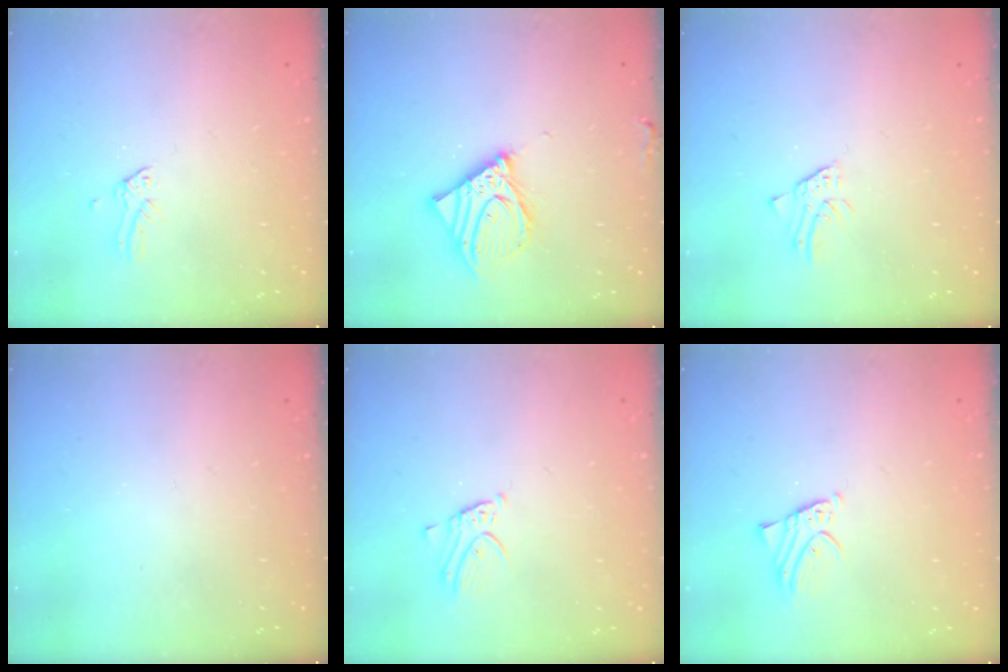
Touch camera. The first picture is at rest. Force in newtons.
{"total": 11.7, "press": 11.5, "slide": 2.2}
{"total": 0.9, "press": 0.9, "slide": 0.1}
{"total": 0.6, "press": 0.6, "slide": 0.0}
{"total": 3.5, "press": 3.5, "slide": 0.1}
{"total": 1.8, "press": 1.8, "slide": 0.4}